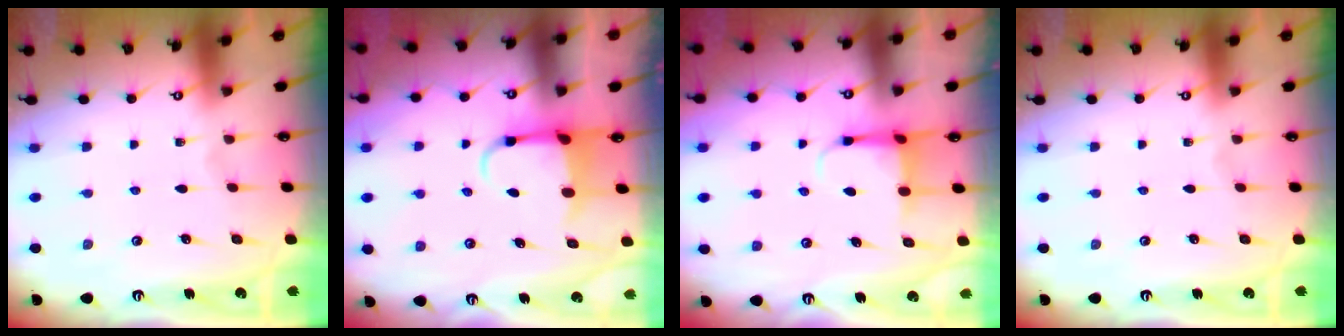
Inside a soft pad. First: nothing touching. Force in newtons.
{"total": 4.0, "press": 3.8, "slide": 1.1}
{"total": 4.9, "press": 4.9, "slide": 0.6}
{"total": 0.0}